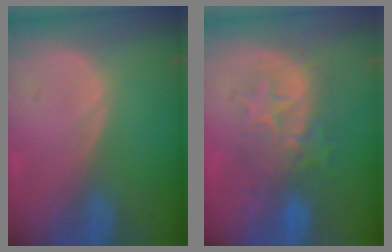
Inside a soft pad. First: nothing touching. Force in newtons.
{"total": 8.2, "press": 8.1, "slide": 0.8}